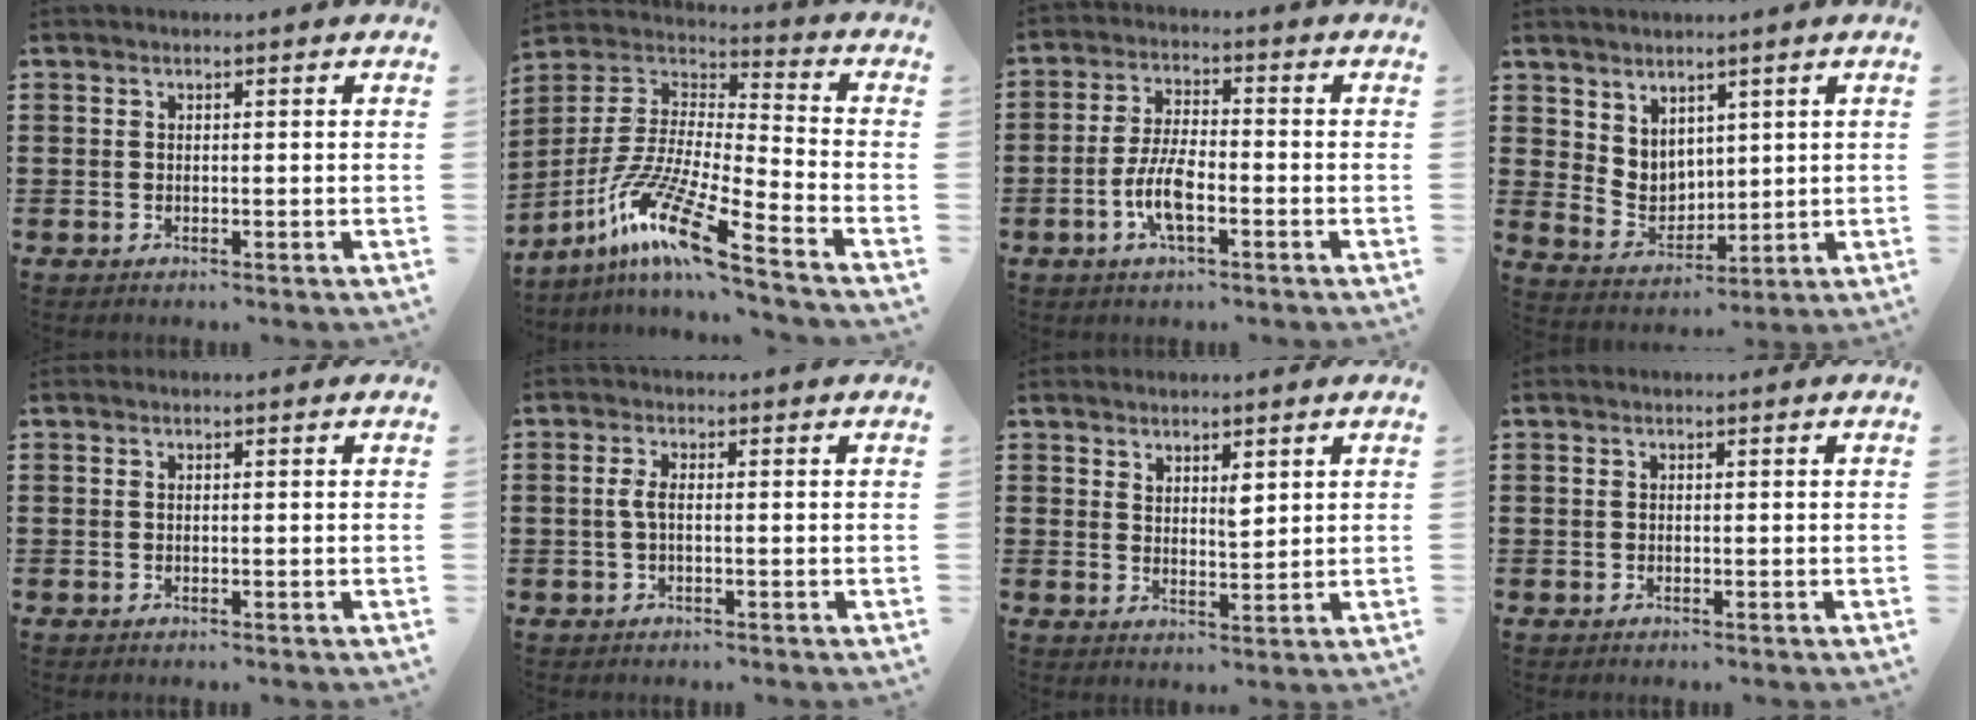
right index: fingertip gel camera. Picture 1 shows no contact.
{"total": 13.6, "force": [-10.0, 0.6, 9.2], "torque": [-0.197, -0.006, -0.198]}
{"total": 6.8, "force": [-2.4, 2.2, 6.0], "torque": [-0.140, -0.008, -0.053]}
{"total": 4.7, "force": [3.2, 3.3, 0.7], "torque": [-0.033, -0.005, 0.063]}
{"total": 0.0}
{"total": 2.2, "force": [-0.2, 0.7, 2.1], "torque": [-0.054, -0.004, -0.010]}
{"total": 2.7, "force": [2.1, 1.1, 1.2], "torque": [-0.011, -0.002, 0.035]}
{"total": 0.0}